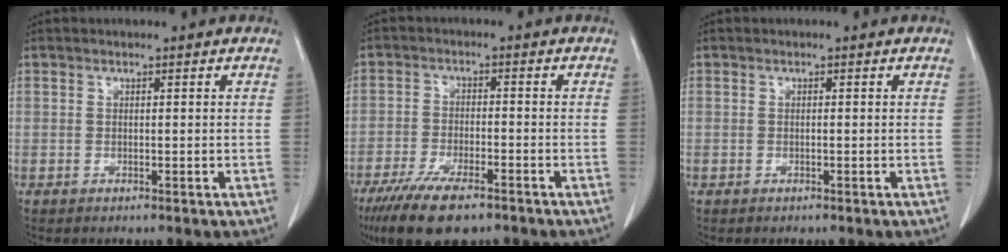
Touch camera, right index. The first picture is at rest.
{"total": 9.9, "force": [-6.9, 3.0, 6.4], "torque": [-0.113, -0.016, -0.115]}
{"total": 0.0}